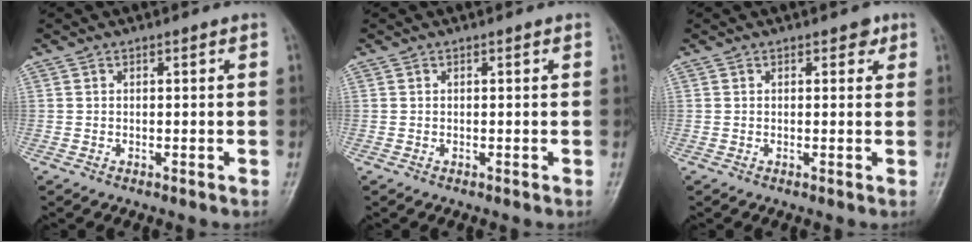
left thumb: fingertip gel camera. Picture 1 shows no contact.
{"total": 0.0}
{"total": 1.9, "force": [0.9, 1.2, 1.2], "torque": [0.002, -0.001, 0.007]}